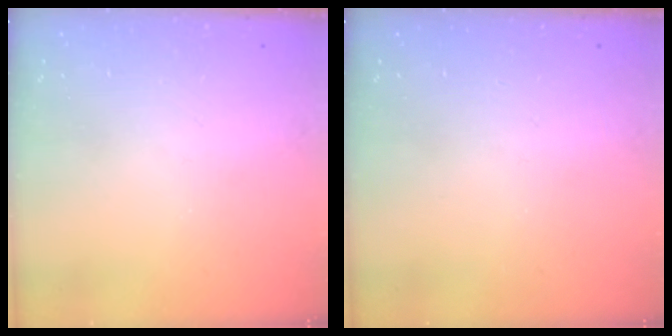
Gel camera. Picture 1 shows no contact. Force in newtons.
{"total": 0.0}